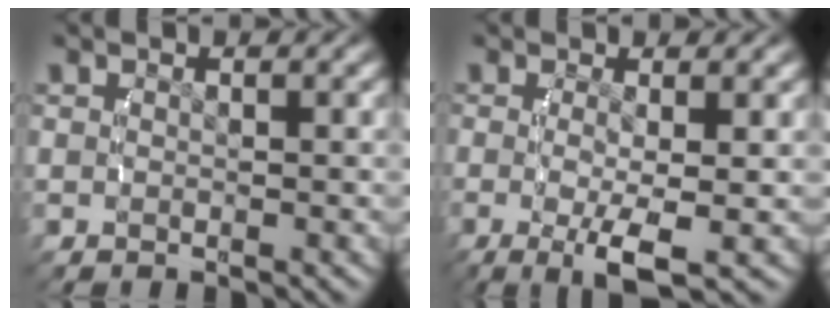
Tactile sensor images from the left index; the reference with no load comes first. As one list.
[{"total": 5.0, "force": [-1.8, 1.4, 4.4], "torque": [-0.090, -0.033, -0.015]}]